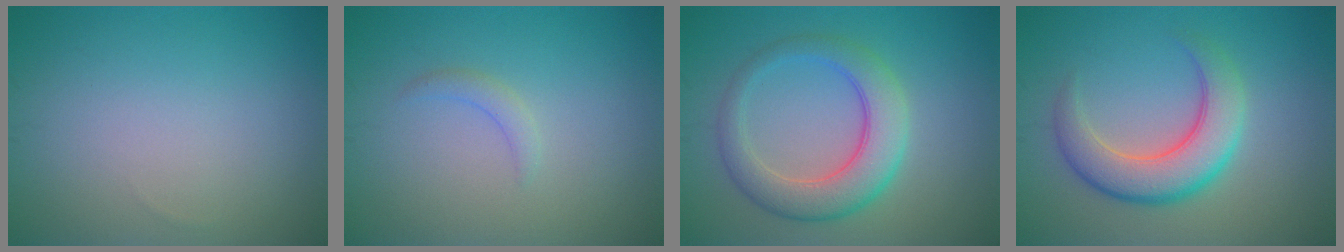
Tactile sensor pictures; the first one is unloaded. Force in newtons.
{"total": 1.2, "press": 1.2, "slide": 0.2}
{"total": 5.6, "press": 5.6, "slide": 0.3}
{"total": 5.9, "press": 5.9, "slide": 0.5}